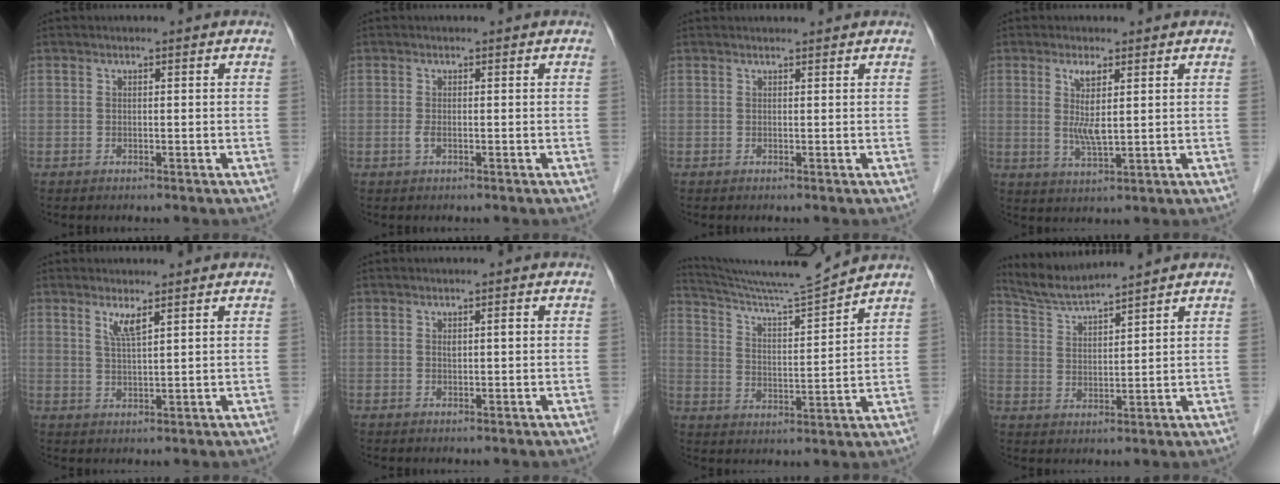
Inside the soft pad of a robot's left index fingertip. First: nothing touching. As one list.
[{"total": 0.8, "force": [-0.3, 0.2, 0.7], "torque": [-0.019, -0.003, -0.005]}, {"total": 2.0, "force": [2.0, 0.2, 0.4], "torque": [-0.008, 0.018, 0.029]}, {"total": 4.7, "force": [1.2, 0.4, 4.5], "torque": [-0.090, -0.008, 0.026]}, {"total": 2.8, "force": [1.8, -0.1, 2.2], "torque": [-0.047, -0.007, 0.039]}, {"total": 1.2, "force": [0.3, 0.3, 1.1], "torque": [-0.021, 0.005, 0.006]}, {"total": 12.2, "force": [11.6, -2.4, 2.8], "torque": [-0.058, -0.024, 0.201]}, {"total": 6.4, "force": [6.2, -1.0, 1.3], "torque": [-0.040, 0.007, 0.128]}]